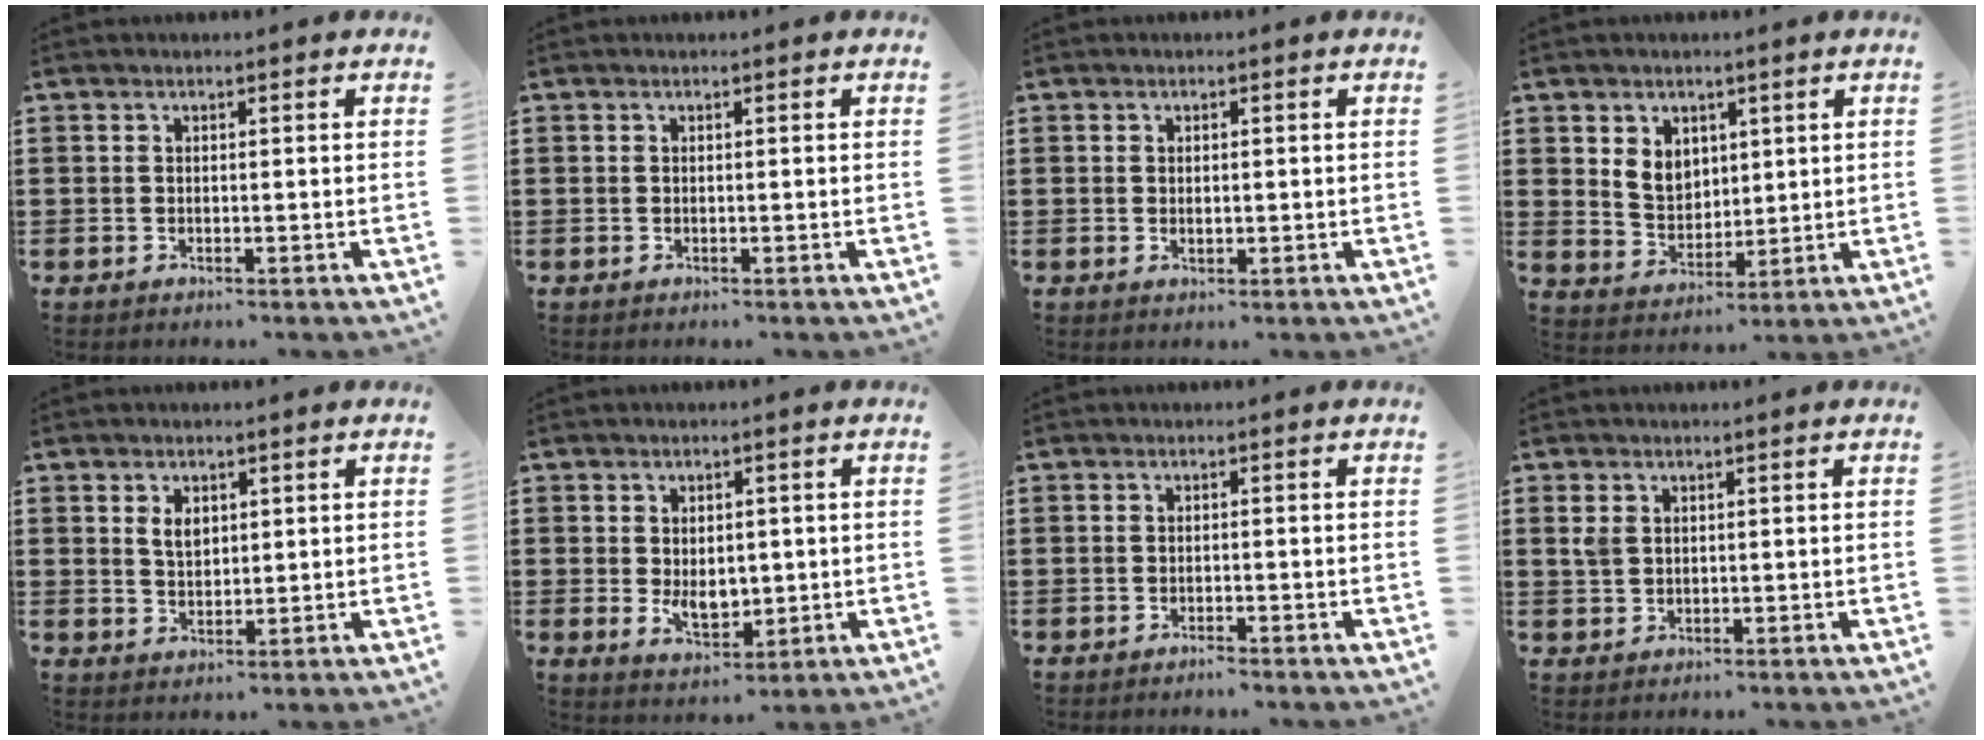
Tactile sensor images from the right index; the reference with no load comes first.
{"total": 0.0}
{"total": 0.9, "force": [0.1, 0.5, 0.7], "torque": [-0.014, 0.004, 0.001]}
{"total": 5.2, "force": [2.4, 4.2, 1.9], "torque": [-0.046, 0.010, 0.044]}
{"total": 3.0, "force": [1.3, 1.9, 1.9], "torque": [-0.036, 0.004, 0.021]}
{"total": 4.6, "force": [0.1, 3.2, 3.4], "torque": [-0.052, 0.001, 0.000]}
{"total": 0.8, "force": [-0.8, 0.0, 0.2], "torque": [-0.006, -0.003, -0.015]}
{"total": 2.2, "force": [1.0, 1.5, 1.3], "torque": [-0.029, 0.007, 0.018]}